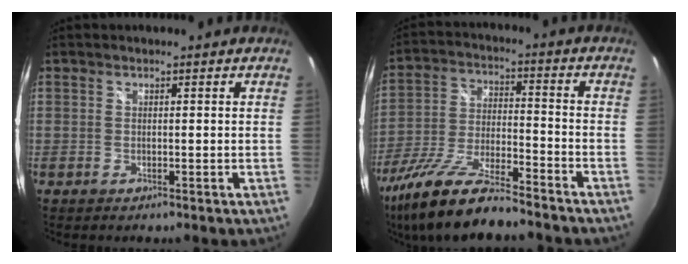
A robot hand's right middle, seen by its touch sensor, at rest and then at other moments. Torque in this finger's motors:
{"motor_torque": [2.14, 0.00, 0.67, 0.11]}